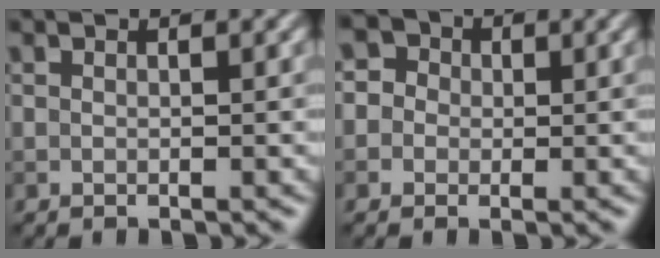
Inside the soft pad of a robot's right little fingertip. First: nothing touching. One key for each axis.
{"total": 3.7, "fx": 0.7, "fy": 3.4, "fz": 1.1, "tx": 0.012, "ty": 0.022, "tz": -0.017}